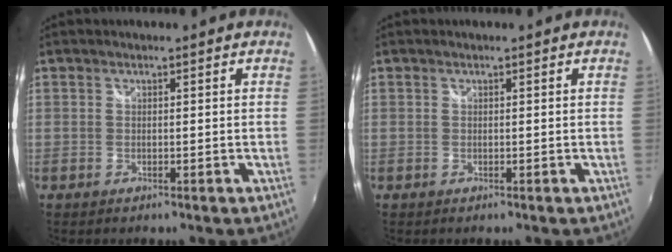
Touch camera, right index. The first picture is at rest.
{"total": 0.0}